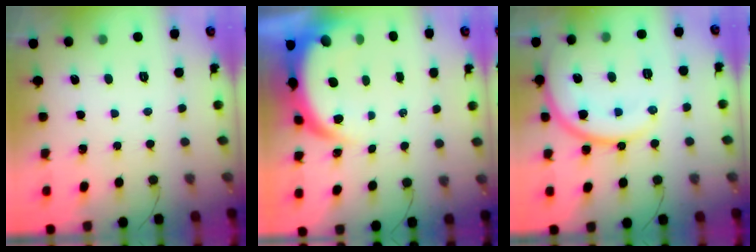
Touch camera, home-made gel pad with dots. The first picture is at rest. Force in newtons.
{"total": 8.8, "press": 8.7, "slide": 1.2}
{"total": 17.3, "press": 17.2, "slide": 1.3}